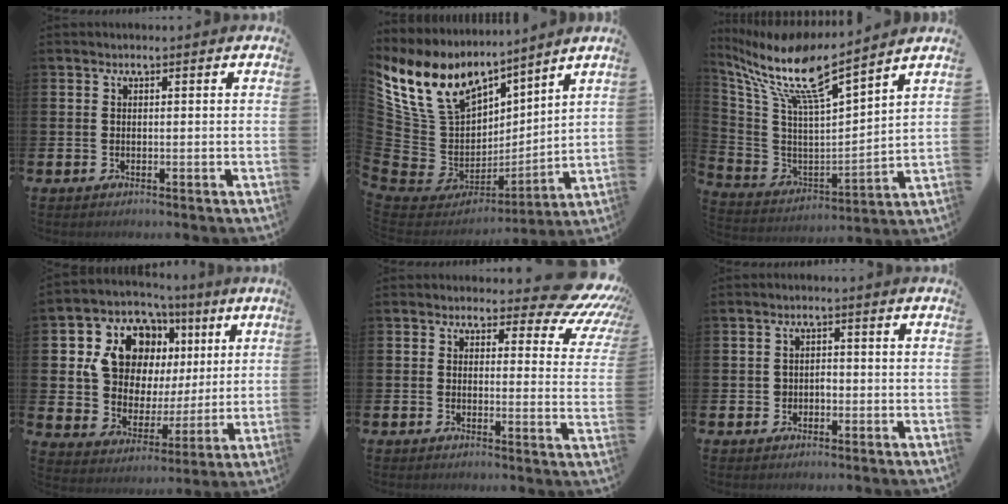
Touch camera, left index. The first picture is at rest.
{"total": 10.6, "force": [8.2, 6.3, 2.5], "torque": [-0.127, -0.069, 0.155]}
{"total": 11.2, "force": [8.9, 1.5, 6.5], "torque": [-0.166, -0.063, 0.145]}
{"total": 11.8, "force": [5.6, 8.7, 5.6], "torque": [-0.155, -0.025, 0.108]}
{"total": 5.5, "force": [4.7, 2.0, 2.1], "torque": [-0.021, -0.049, 0.075]}
{"total": 1.7, "force": [-0.5, 1.5, 0.7], "torque": [-0.007, 0.002, -0.015]}